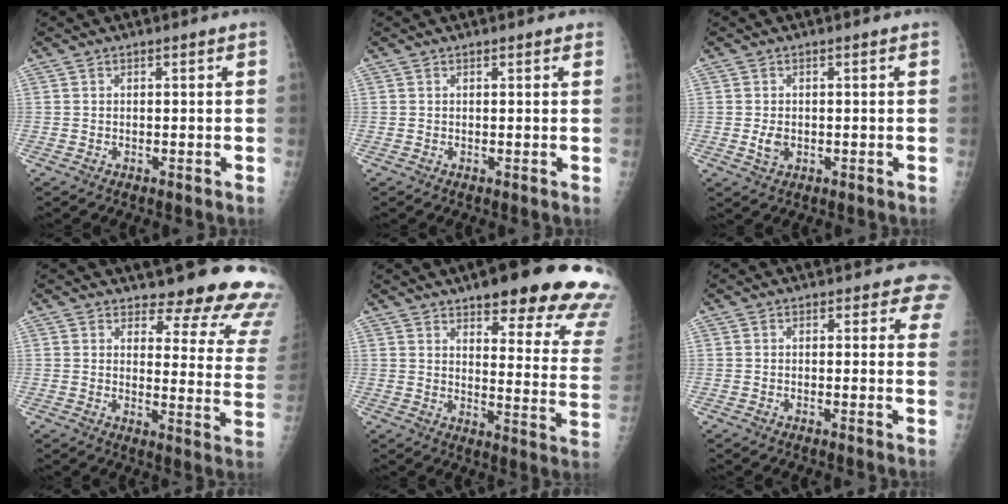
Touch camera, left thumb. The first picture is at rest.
{"total": 0.9, "force": [0.7, 0.3, 0.4], "torque": [-0.005, -0.001, 0.007]}
{"total": 2.3, "force": [-0.3, 1.6, 1.6], "torque": [-0.026, -0.001, -0.002]}
{"total": 18.2, "force": [16.6, 5.0, 5.4], "torque": [-0.015, -0.149, 0.171]}
{"total": 23.9, "force": [17.2, 5.8, 15.6], "torque": [-0.157, -0.078, 0.206]}
{"total": 3.7, "force": [3.0, 1.9, 1.2], "torque": [0.020, -0.013, 0.012]}